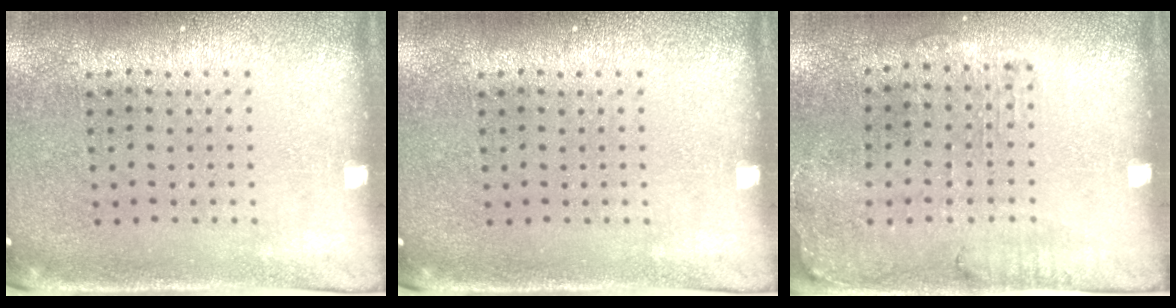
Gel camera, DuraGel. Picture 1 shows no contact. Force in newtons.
{"total": 0.0}
{"total": 1.3, "press": 1.2, "slide": 0.5}